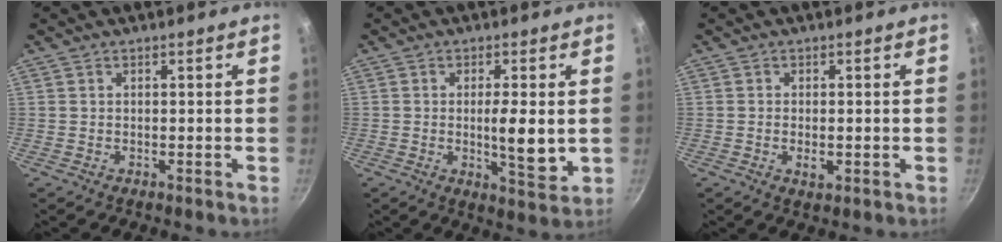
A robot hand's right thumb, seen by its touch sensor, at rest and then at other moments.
{"total": 7.7, "force": [-0.2, 1.8, 7.5], "torque": [-0.121, -0.016, -0.001]}
{"total": 2.5, "force": [-0.6, 1.2, 2.1], "torque": [-0.038, -0.005, -0.009]}